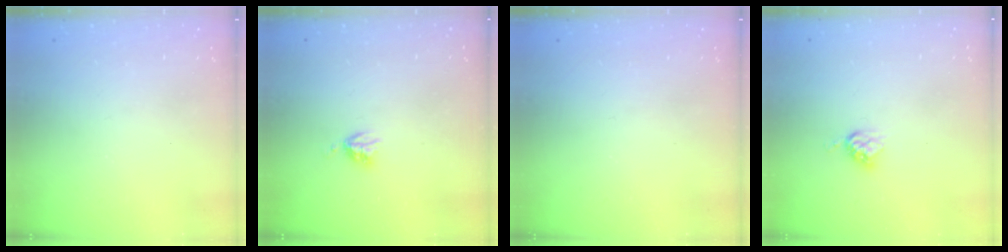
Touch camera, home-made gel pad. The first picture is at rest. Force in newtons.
{"total": 3.1, "press": 3.0, "slide": 0.4}
{"total": 0.0}
{"total": 5.2, "press": 5.2, "slide": 0.5}